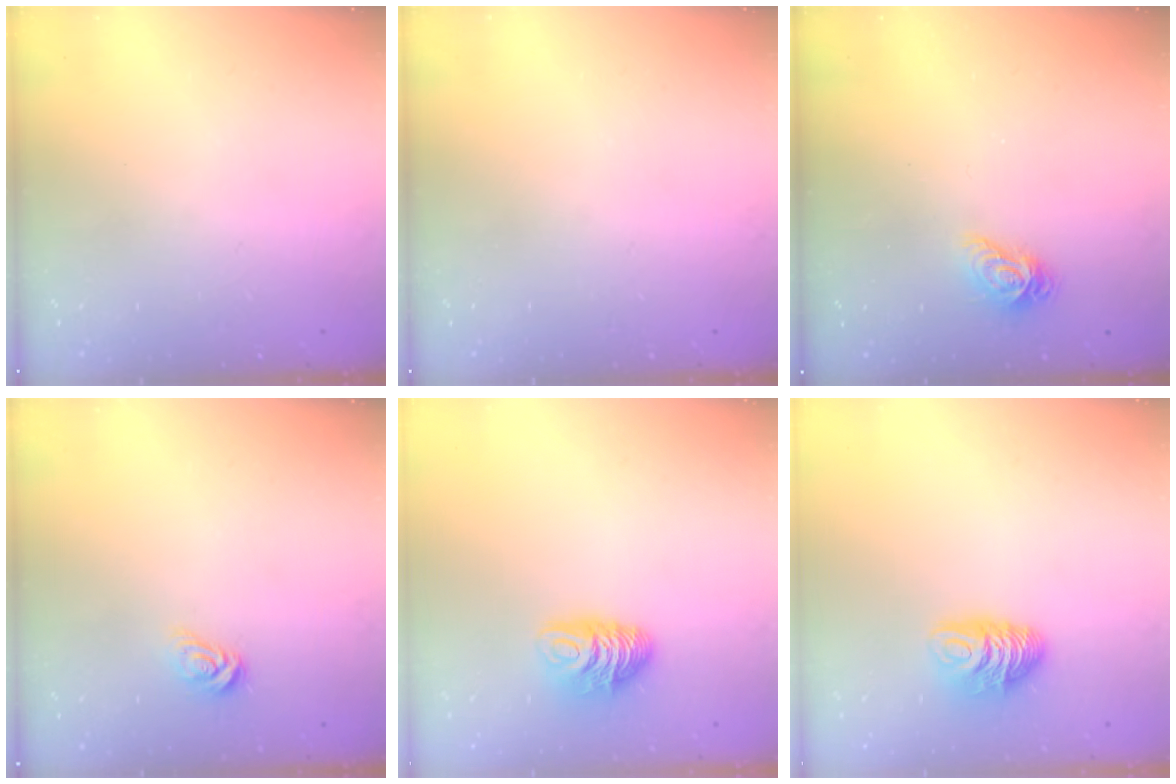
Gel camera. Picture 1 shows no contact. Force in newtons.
{"total": 0.0}
{"total": 7.6, "press": 7.6, "slide": 0.0}
{"total": 6.2, "press": 6.2, "slide": 0.5}
{"total": 9.4, "press": 9.4, "slide": 0.9}
{"total": 9.4, "press": 9.4, "slide": 0.9}